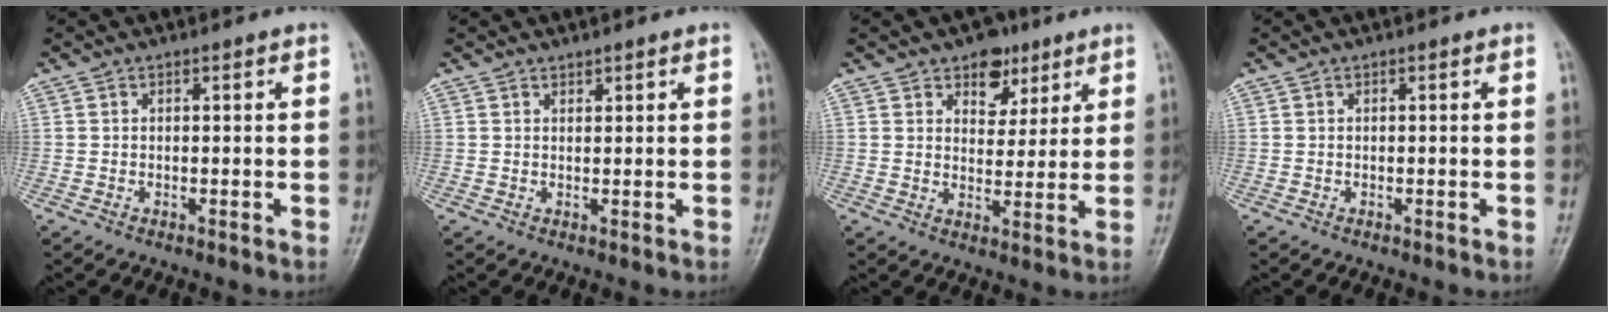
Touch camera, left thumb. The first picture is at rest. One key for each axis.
{"total": 0.9, "fx": 0.8, "fy": 0.3, "fz": 0.2, "tx": 0.003, "ty": -0.007, "tz": 0.013}
{"total": 7.0, "fx": 4.3, "fy": 4.7, "fz": 3.0, "tx": -0.009, "ty": -0.020, "tz": 0.063}
{"total": 0.0}